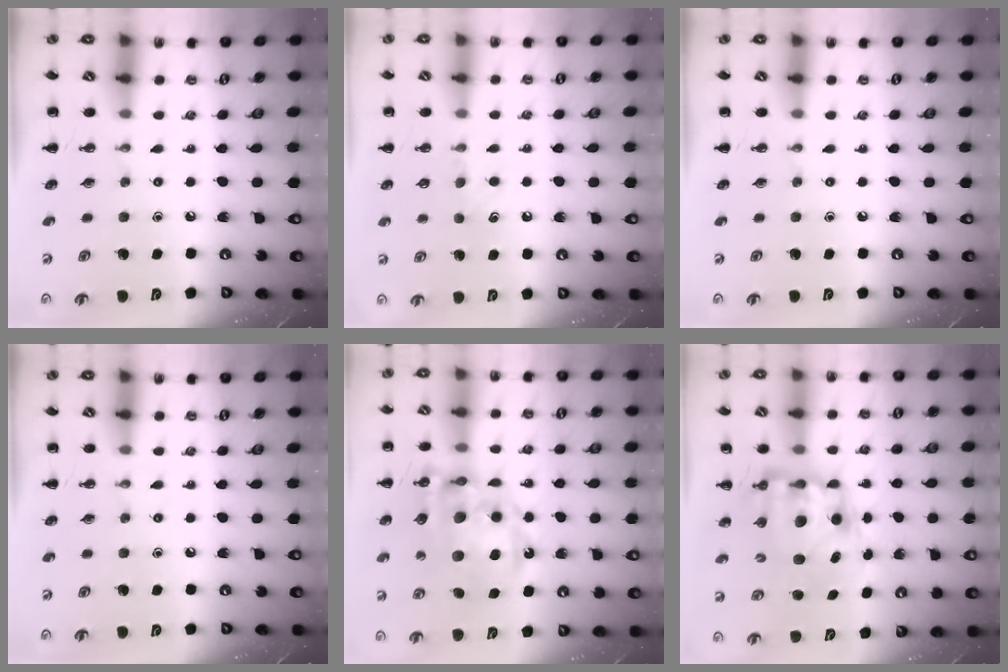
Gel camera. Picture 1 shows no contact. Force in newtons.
{"total": 4.2, "press": 4.0, "slide": 1.4}
{"total": 0.0}
{"total": 0.0}
{"total": 19.7, "press": 19.1, "slide": 4.8}
{"total": 11.1, "press": 10.7, "slide": 2.9}